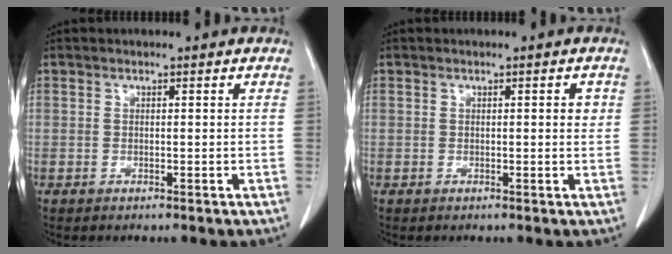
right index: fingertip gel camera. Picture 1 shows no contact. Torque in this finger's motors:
{"motor_torque": [-0.05, 0.04, 0.00, -0.01]}